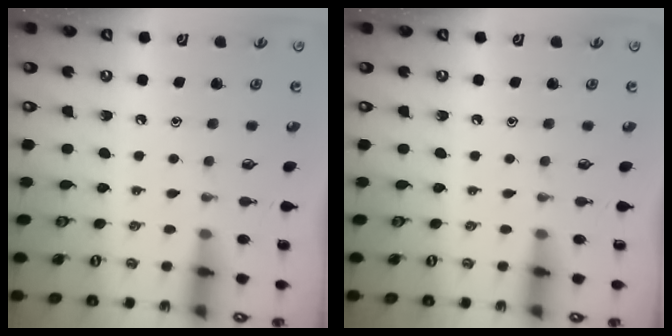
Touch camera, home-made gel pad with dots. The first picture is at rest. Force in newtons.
{"total": 0.0}